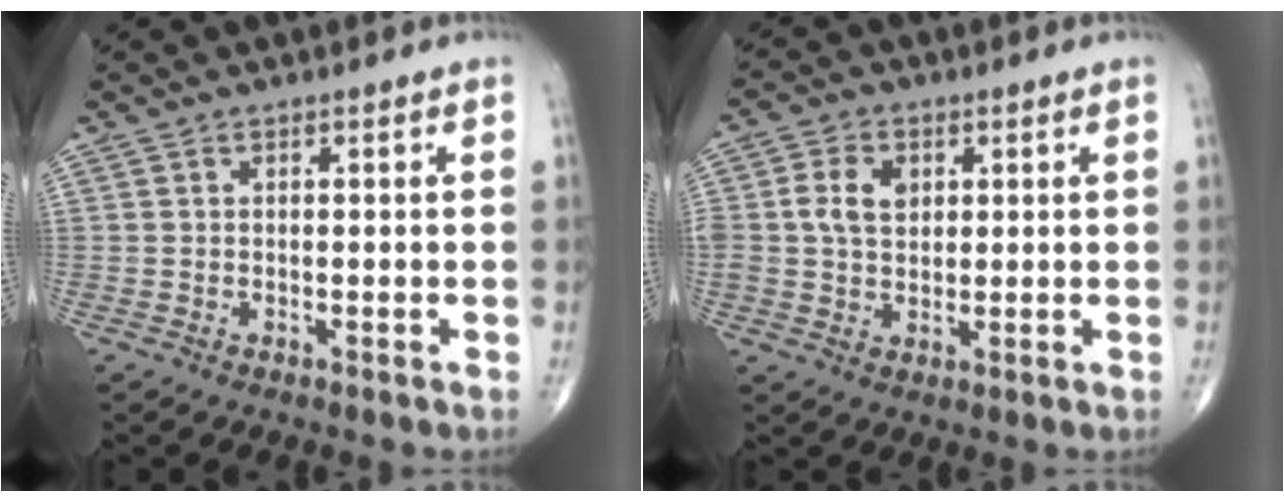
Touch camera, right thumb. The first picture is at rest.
{"total": 6.1, "force": [1.3, 4.4, 3.9], "torque": [-0.066, 0.003, 0.023]}